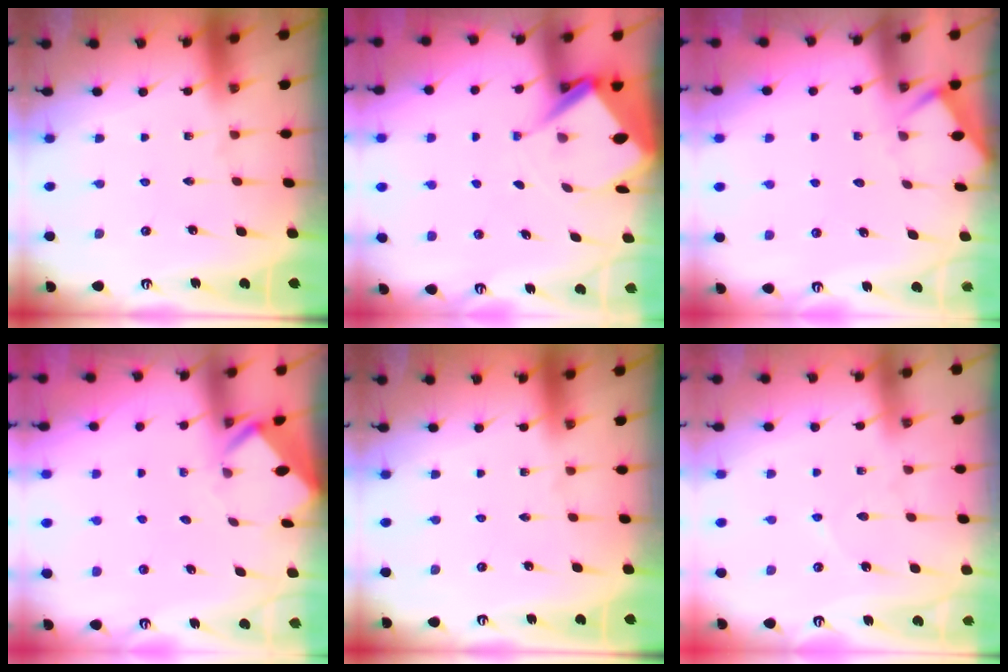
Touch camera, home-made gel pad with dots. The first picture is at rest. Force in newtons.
{"total": 7.4, "press": 7.3, "slide": 0.8}
{"total": 4.4, "press": 4.4, "slide": 0.4}
{"total": 2.9, "press": 2.9, "slide": 0.2}
{"total": 0.0}
{"total": 3.4, "press": 3.3, "slide": 0.5}